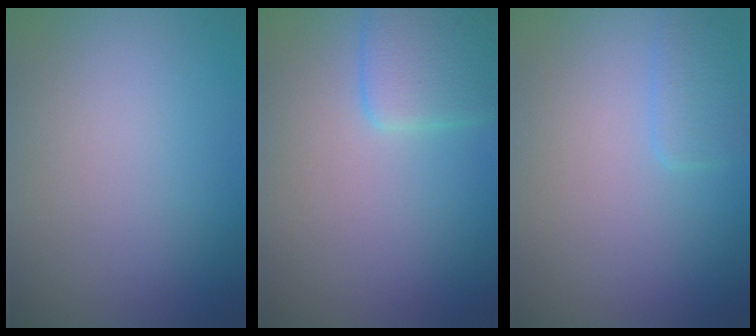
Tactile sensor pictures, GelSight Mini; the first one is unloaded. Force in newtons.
{"total": 3.6, "press": 3.6, "slide": 0.2}
{"total": 1.7, "press": 1.7, "slide": 0.3}